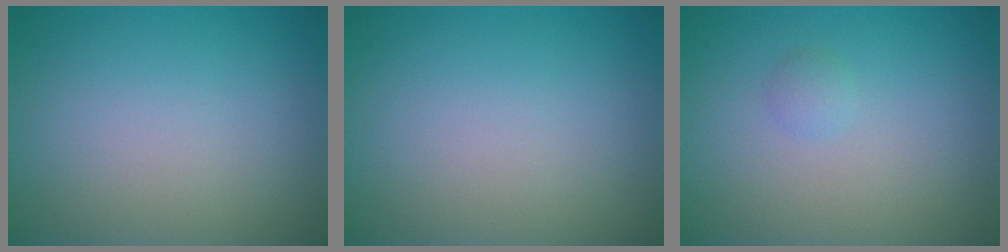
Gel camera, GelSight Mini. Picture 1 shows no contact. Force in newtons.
{"total": 0.0}
{"total": 0.8, "press": 0.8, "slide": 0.0}